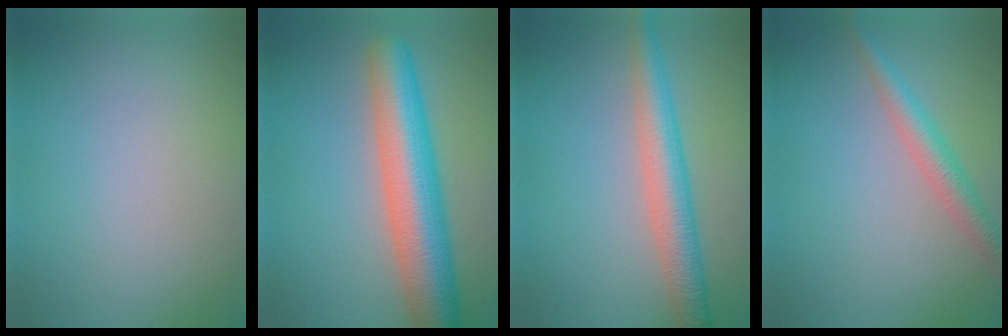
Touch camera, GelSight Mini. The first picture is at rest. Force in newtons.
{"total": 8.5, "press": 8.5, "slide": 0.2}
{"total": 4.6, "press": 4.6, "slide": 0.0}
{"total": 2.9, "press": 2.9, "slide": 0.1}